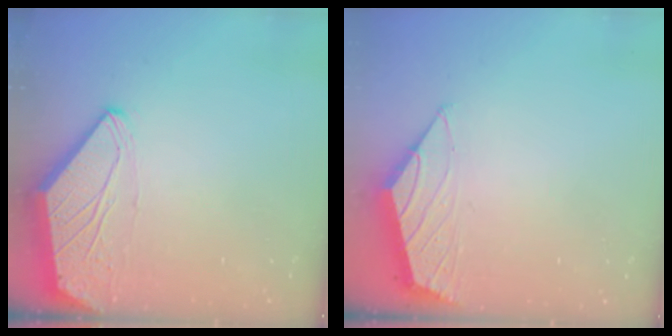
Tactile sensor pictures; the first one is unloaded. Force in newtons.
{"total": 1.5, "press": 1.4, "slide": 0.5}